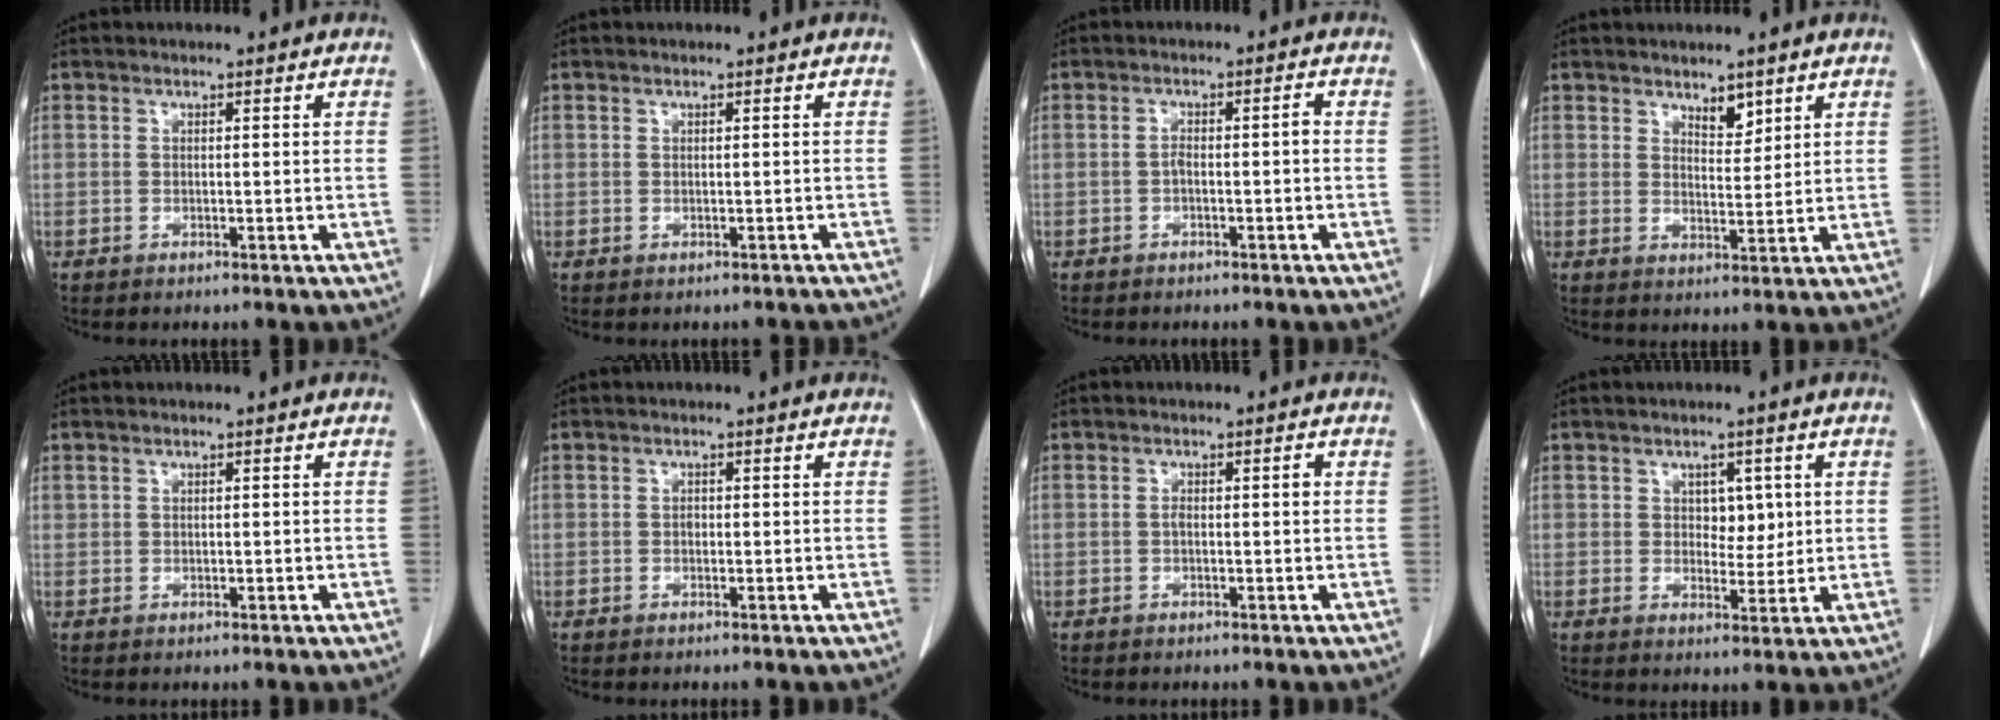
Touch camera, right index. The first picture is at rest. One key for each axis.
{"total": 0.8, "fx": -0.5, "fy": 0.7, "fz": 0.1, "tx": 0.001, "ty": 0.004, "tz": -0.007}
{"total": 2.2, "fx": -0.7, "fy": 0.6, "fz": 2.0, "tx": -0.034, "ty": 0.005, "tz": -0.009}
{"total": 3.2, "fx": 2.3, "fy": 1.4, "fz": 1.7, "tx": -0.024, "ty": -0.007, "tz": 0.041}
{"total": 0.0}
{"total": 0.5, "fx": -0.1, "fy": 0.4, "fz": 0.3, "tx": -0.005, "ty": 0.002, "tz": -0.002}
{"total": 1.6, "fx": 0.0, "fy": 0.5, "fz": 1.5, "tx": -0.025, "ty": 0.002, "tz": 0.002}
{"total": 3.7, "fx": 1.0, "fy": 2.4, "fz": 2.7, "tx": -0.031, "ty": 0.001, "tz": 0.017}